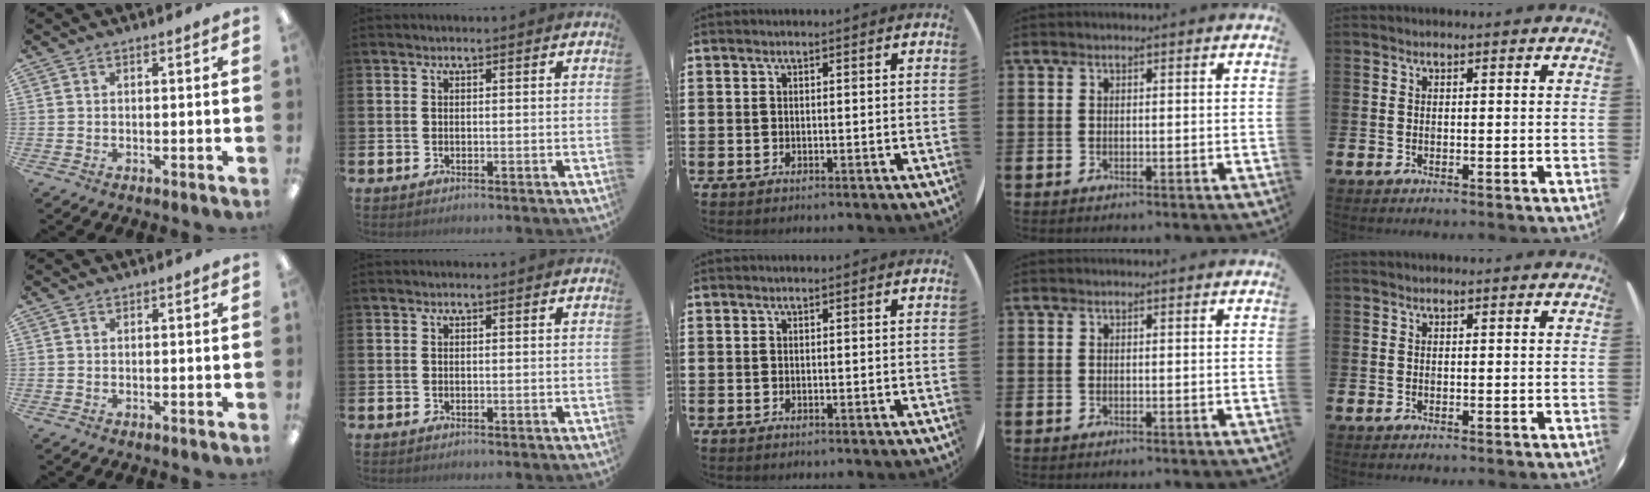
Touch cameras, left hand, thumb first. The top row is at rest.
{}